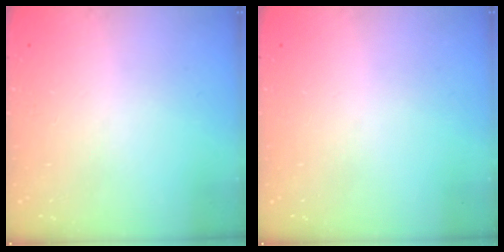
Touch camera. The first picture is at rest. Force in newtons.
{"total": 0.0}